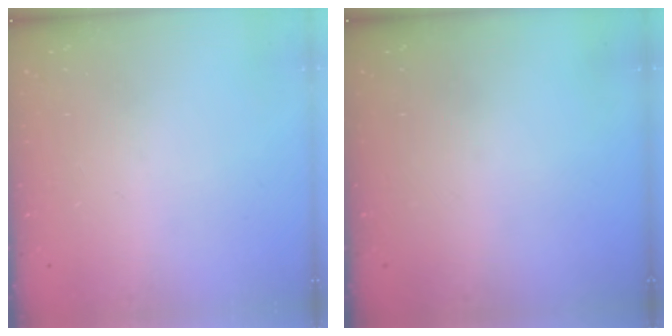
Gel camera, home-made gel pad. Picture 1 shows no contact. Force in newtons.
{"total": 0.0}